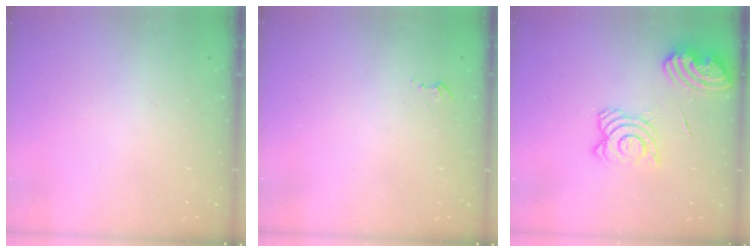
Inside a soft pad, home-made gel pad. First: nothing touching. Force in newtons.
{"total": 2.6, "press": 2.6, "slide": 0.3}
{"total": 14.7, "press": 14.6, "slide": 1.3}